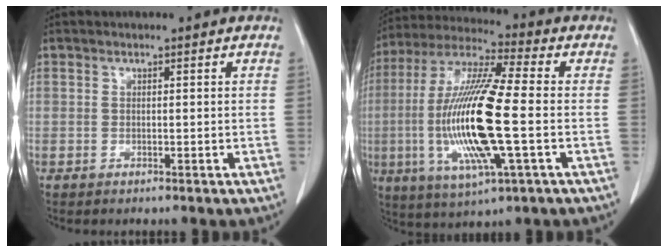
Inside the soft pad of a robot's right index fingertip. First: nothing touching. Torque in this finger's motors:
{"motor_torque": [2.14, 0.00, 0.66, 0.20]}